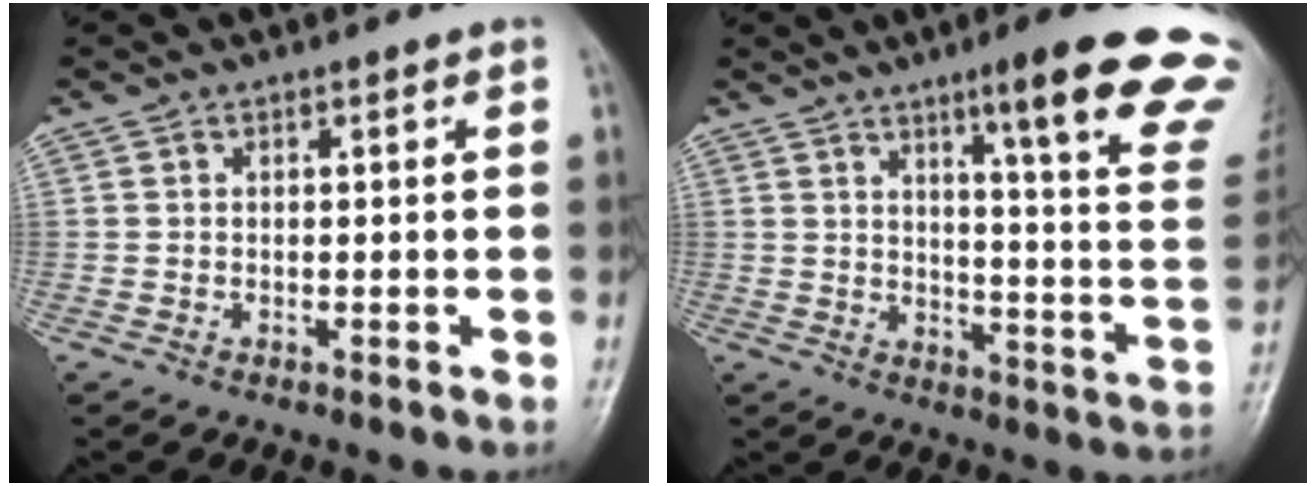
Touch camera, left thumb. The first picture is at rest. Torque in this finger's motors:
{"motor_torque": [0.79, 0.40, 1.39, -1.38, 0.17]}